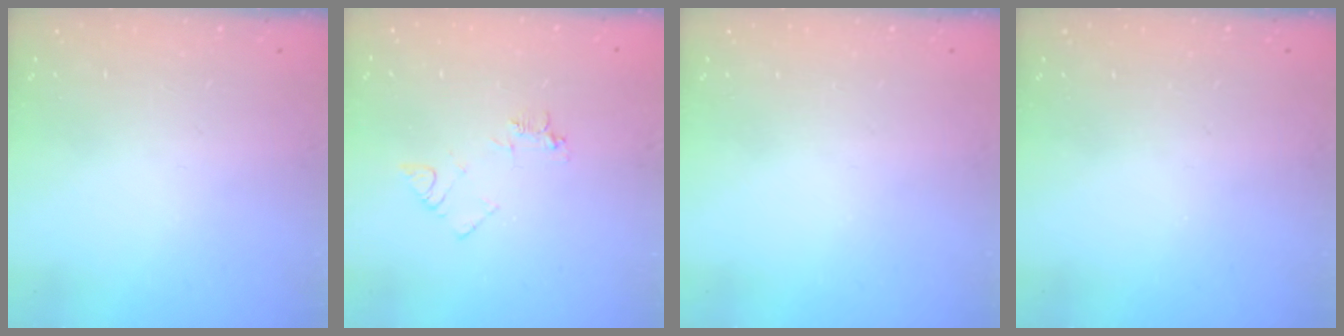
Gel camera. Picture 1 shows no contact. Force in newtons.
{"total": 5.6, "press": 5.5, "slide": 0.6}
{"total": 0.0}
{"total": 0.0}